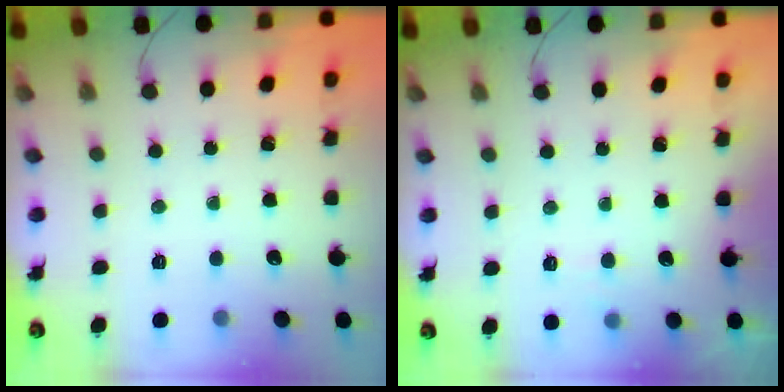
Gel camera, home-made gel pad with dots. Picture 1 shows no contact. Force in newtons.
{"total": 5.7, "press": 5.6, "slide": 1.1}